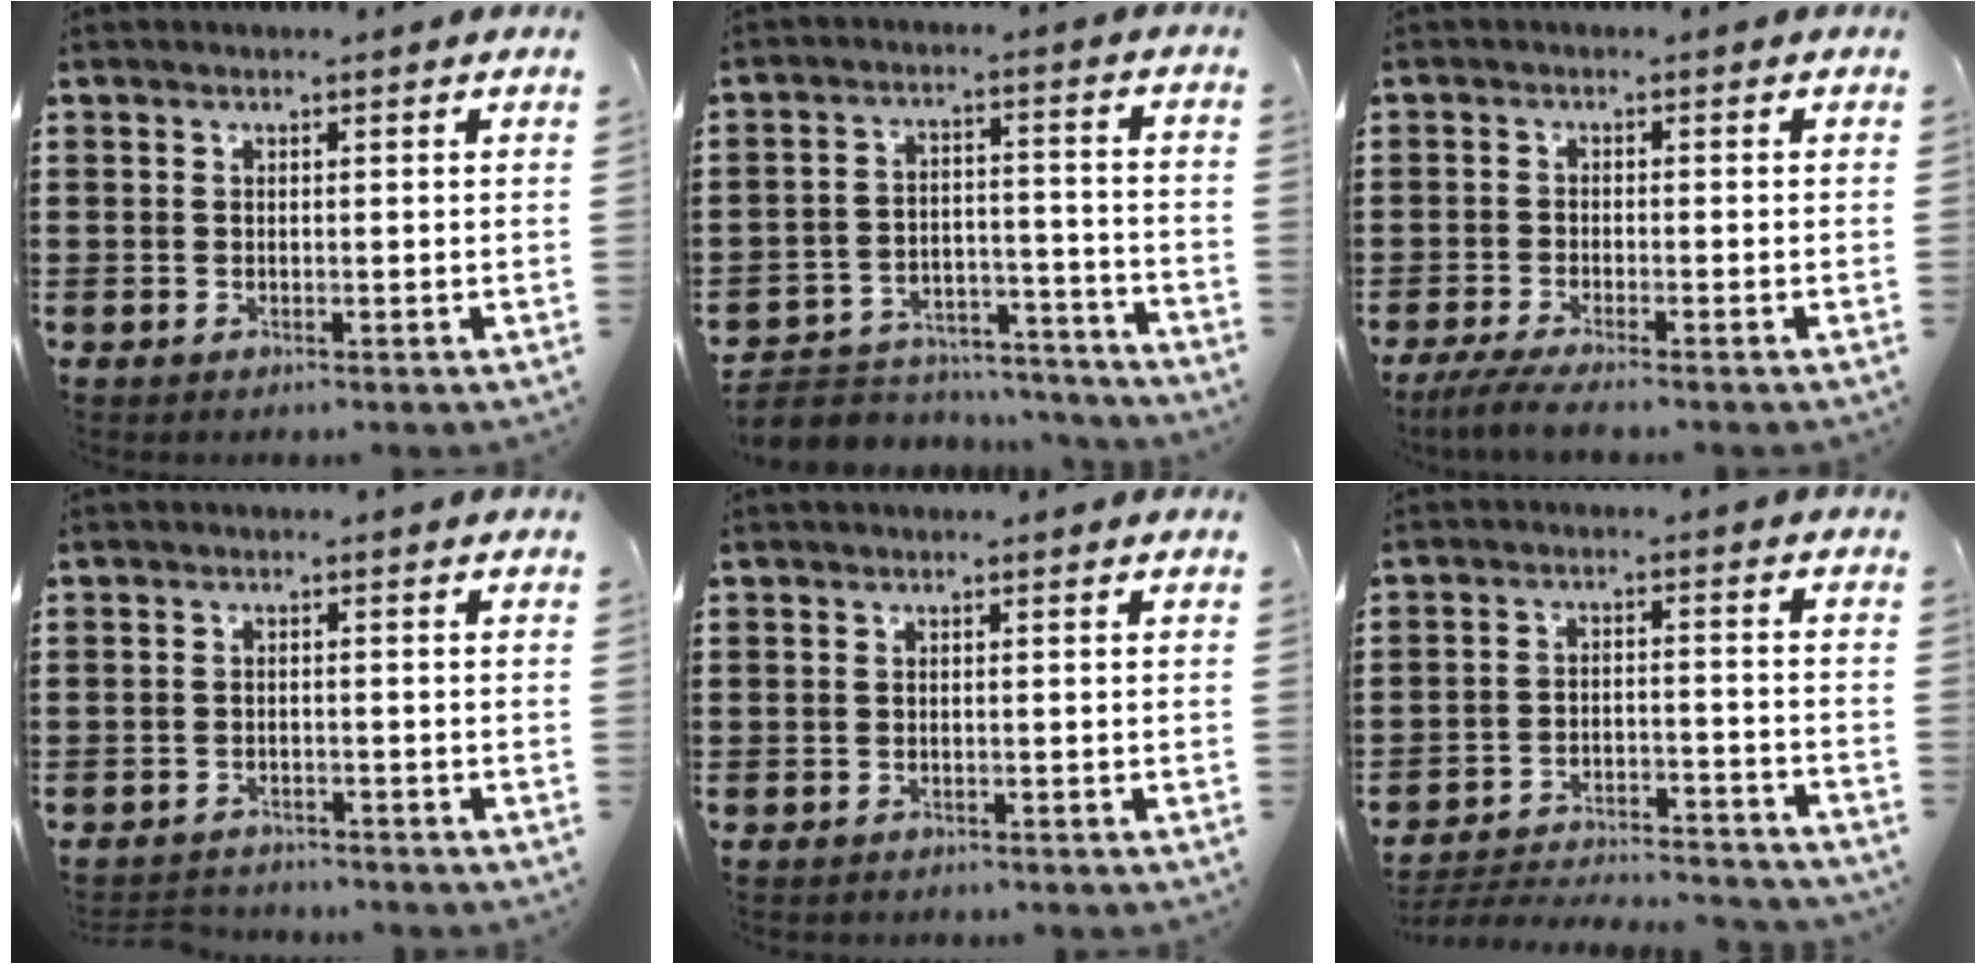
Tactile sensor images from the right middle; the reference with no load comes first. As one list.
[{"total": 5.1, "force": [-4.8, 1.5, 0.4], "torque": [-0.016, 0.012, -0.101]}, {"total": 3.0, "force": [-2.6, 0.1, 1.5], "torque": [-0.040, -0.007, -0.055]}, {"total": 2.0, "force": [-1.9, 0.4, -0.1], "torque": [-0.005, 0.001, -0.044]}, {"total": 0.7, "force": [-0.7, 0.3, -0.1], "torque": [0.001, 0.003, -0.016]}, {"total": 4.8, "force": [-4.6, 0.5, 1.0], "torque": [-0.027, 0.002, -0.098]}]